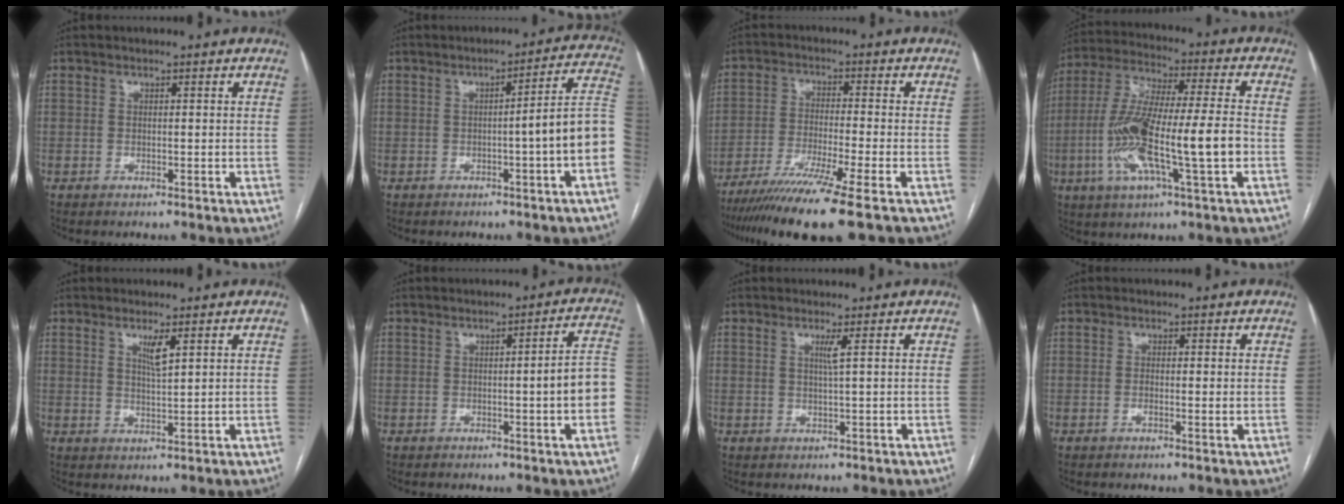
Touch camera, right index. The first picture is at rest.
{"total": 9.4, "force": [-2.2, -1.0, 9.1], "torque": [-0.104, 0.020, -0.035]}
{"total": 12.3, "force": [-9.0, -1.8, 8.2], "torque": [-0.140, -0.038, -0.146]}
{"total": 17.1, "force": [-3.9, 1.3, 16.5], "torque": [-0.328, -0.001, -0.071]}
{"total": 2.8, "force": [1.5, 0.0, 2.4], "torque": [-0.047, -0.007, 0.029]}
{"total": 6.9, "force": [-1.2, 0.0, 6.8], "torque": [-0.076, 0.014, -0.021]}
{"total": 1.5, "force": [0.6, -0.6, 1.3], "torque": [-0.027, -0.005, 0.012]}
{"total": 1.5, "force": [-0.1, 0.0, 1.5], "torque": [-0.026, -0.001, -0.002]}